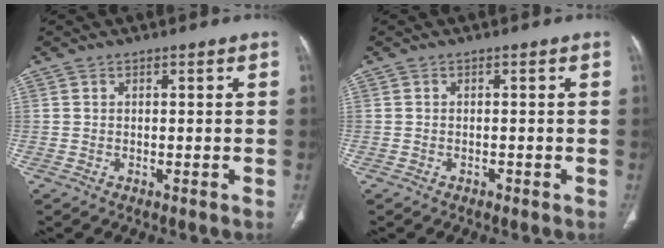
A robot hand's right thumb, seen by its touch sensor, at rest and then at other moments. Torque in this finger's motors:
{"motor_torque": [0.27, -0.49, 0.12, -0.34, 0.04]}